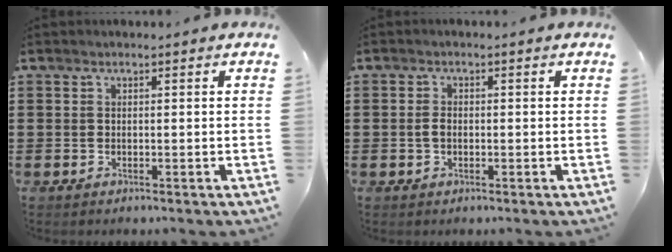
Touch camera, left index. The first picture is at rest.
{"total": 1.7, "force": [-0.2, 1.1, 1.3], "torque": [-0.034, 0.002, -0.008]}